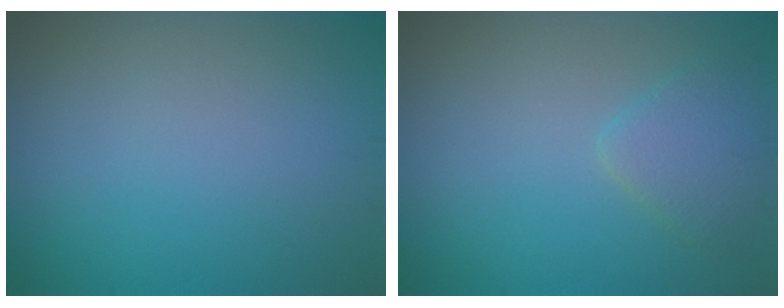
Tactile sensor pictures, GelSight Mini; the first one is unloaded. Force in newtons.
{"total": 2.3, "press": 2.3, "slide": 0.1}